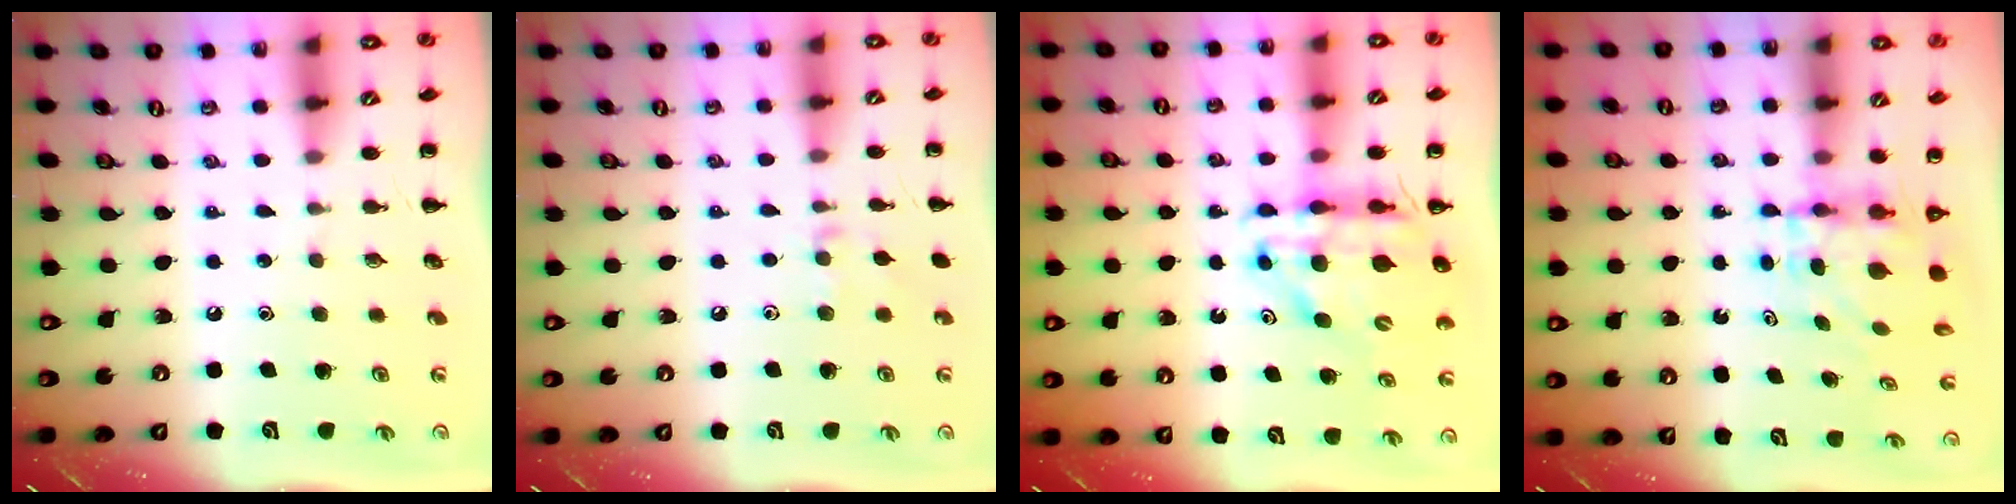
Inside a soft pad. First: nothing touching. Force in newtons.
{"total": 7.5, "press": 7.3, "slide": 1.8}
{"total": 12.3, "press": 11.7, "slide": 3.7}
{"total": 4.6, "press": 4.6, "slide": 0.8}